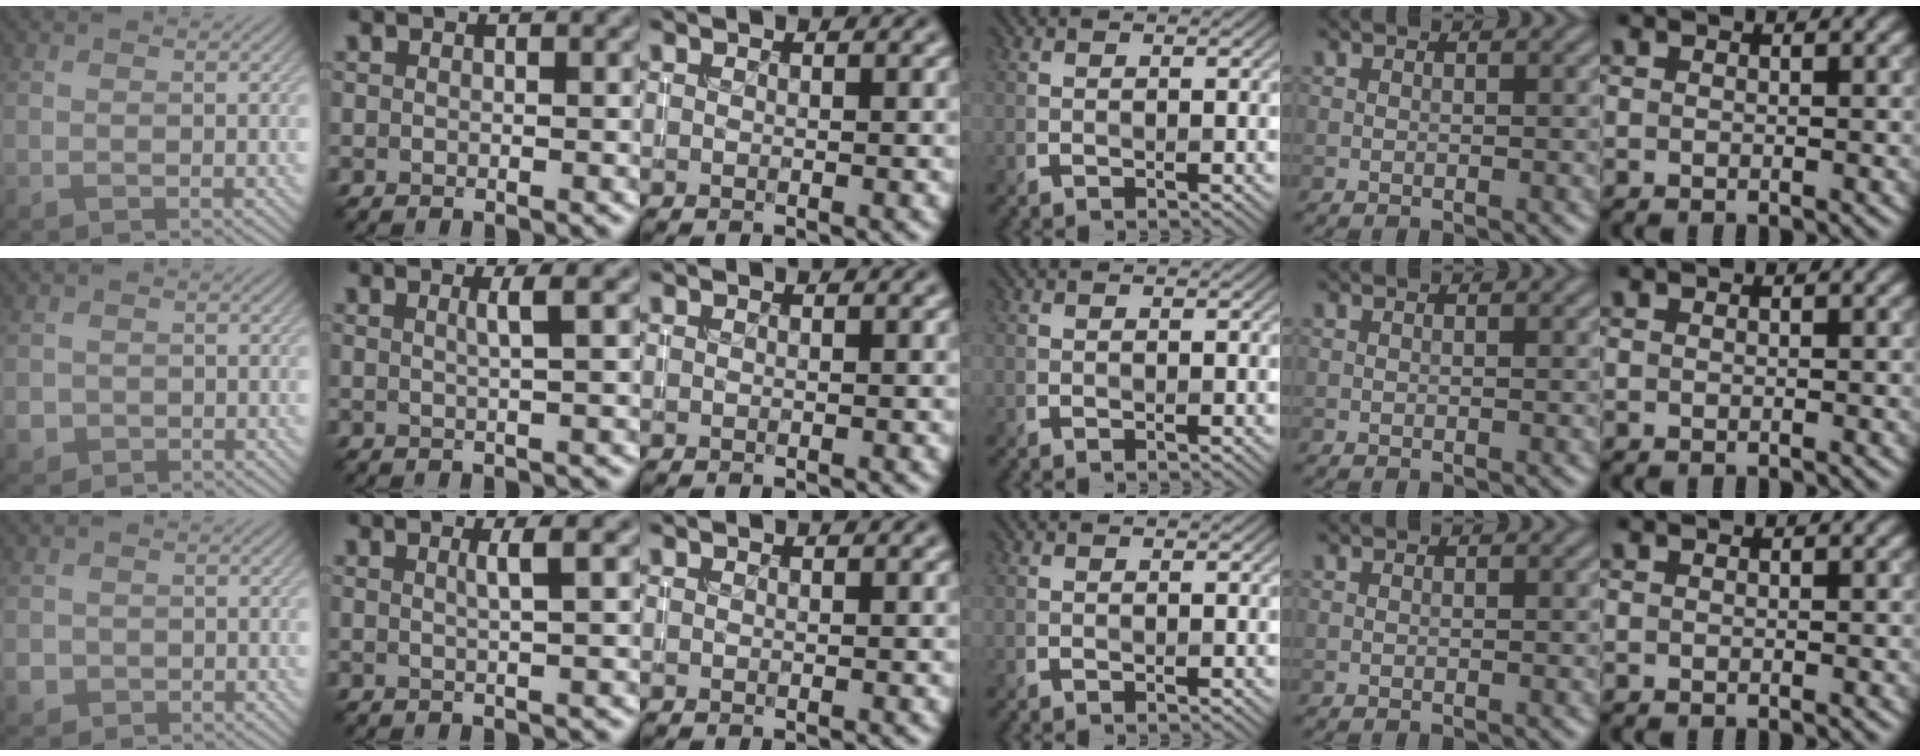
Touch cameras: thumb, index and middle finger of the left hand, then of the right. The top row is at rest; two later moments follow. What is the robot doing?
{"motion": "insert", "object": "coin"}